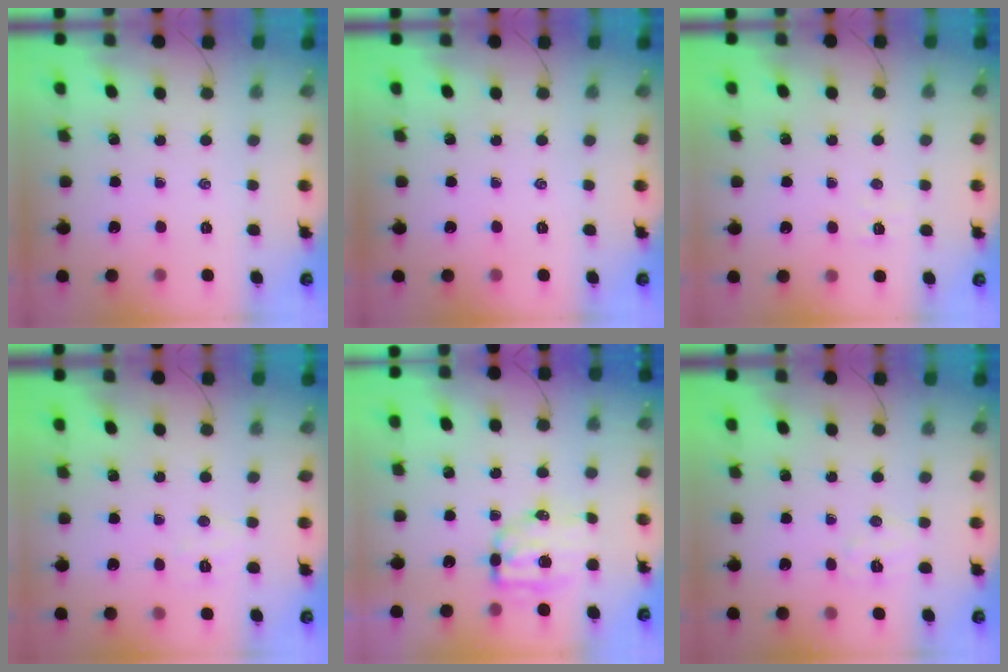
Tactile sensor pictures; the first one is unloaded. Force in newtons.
{"total": 0.0}
{"total": 2.8, "press": 2.7, "slide": 0.8}
{"total": 4.7, "press": 4.6, "slide": 1.0}
{"total": 8.1, "press": 8.0, "slide": 1.6}
{"total": 5.4, "press": 5.3, "slide": 1.2}